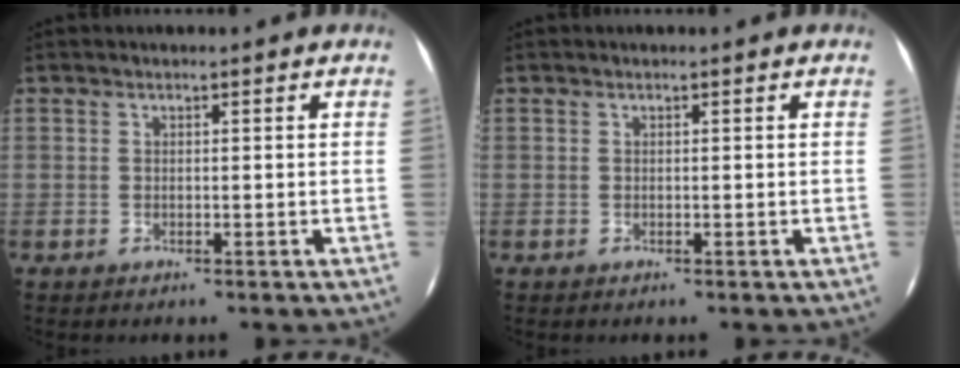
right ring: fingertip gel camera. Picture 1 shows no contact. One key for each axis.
{"total": 0.0}